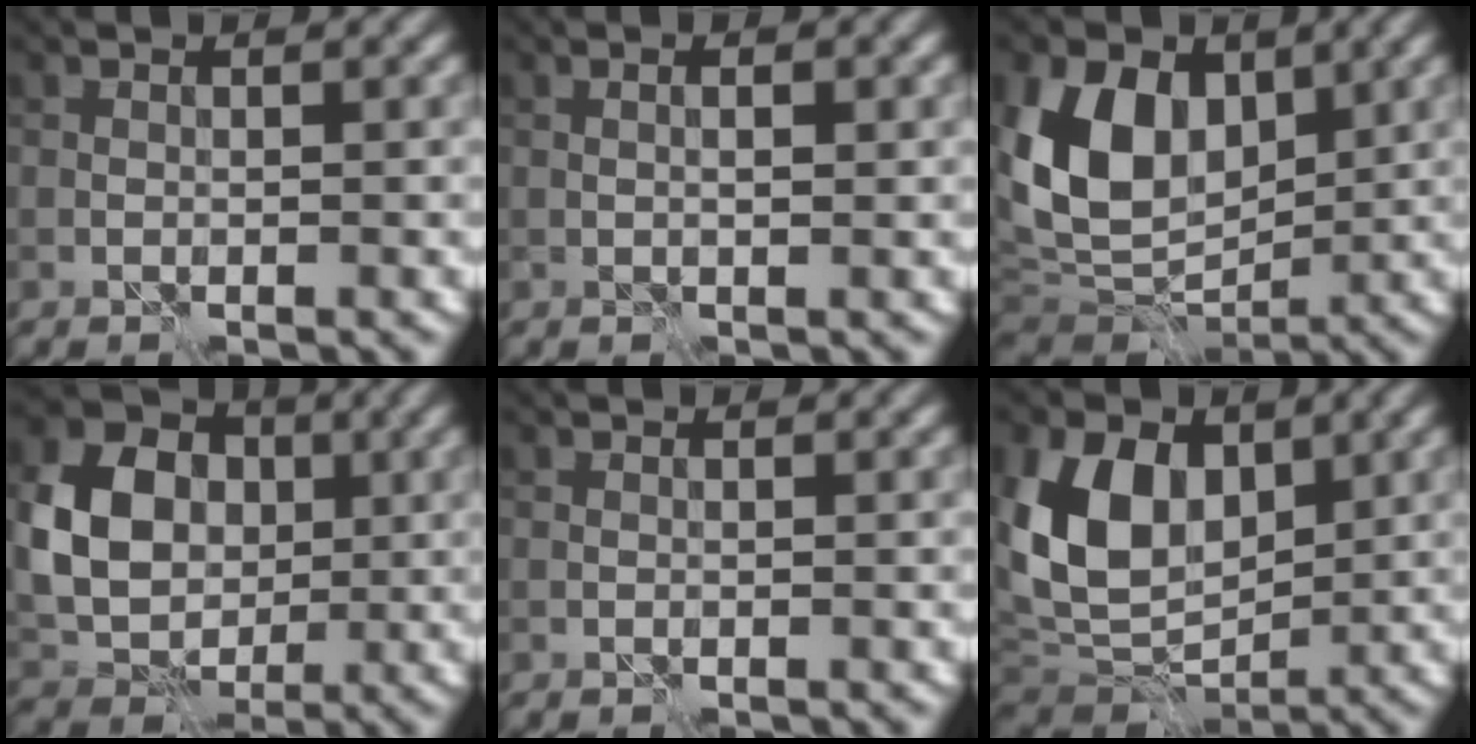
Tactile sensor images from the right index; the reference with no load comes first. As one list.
[{"total": 1.6, "force": [0.4, 0.5, 1.4], "torque": [-0.010, -0.009, 0.005]}, {"total": 10.3, "force": [2.4, 7.2, 7.0], "torque": [-0.142, -0.002, 0.038]}, {"total": 8.6, "force": [0.7, 6.9, 5.1], "torque": [-0.114, 0.002, 0.011]}, {"total": 0.0}, {"total": 9.1, "force": [2.0, 6.4, 6.1], "torque": [-0.129, -0.009, 0.035]}]